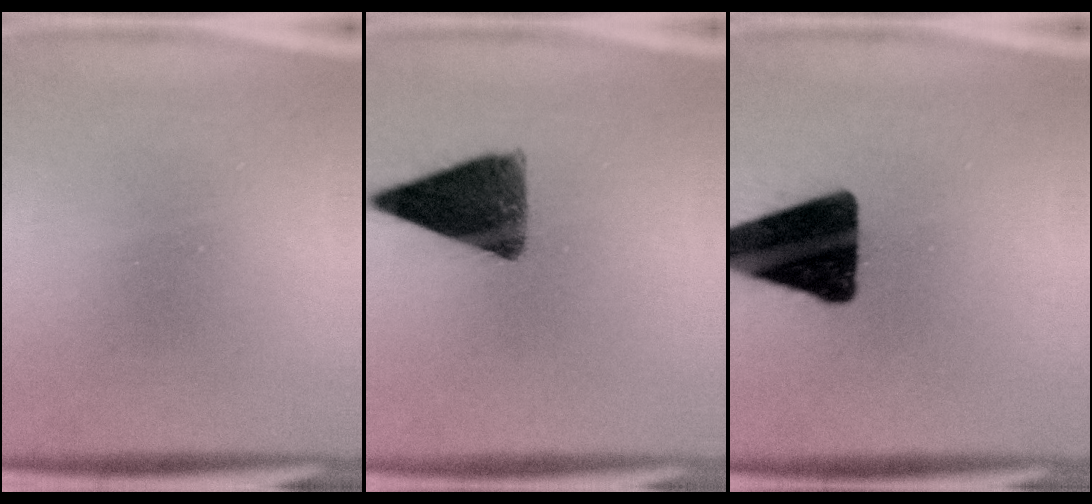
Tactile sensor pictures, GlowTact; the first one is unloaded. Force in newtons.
{"total": 10.3}
{"total": 17.1}